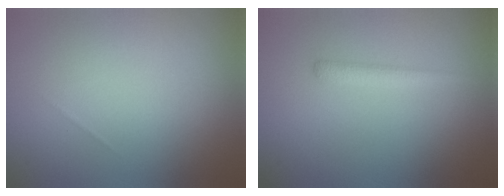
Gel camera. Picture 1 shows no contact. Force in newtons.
{"total": 1.5, "press": 1.5, "slide": 0.1}